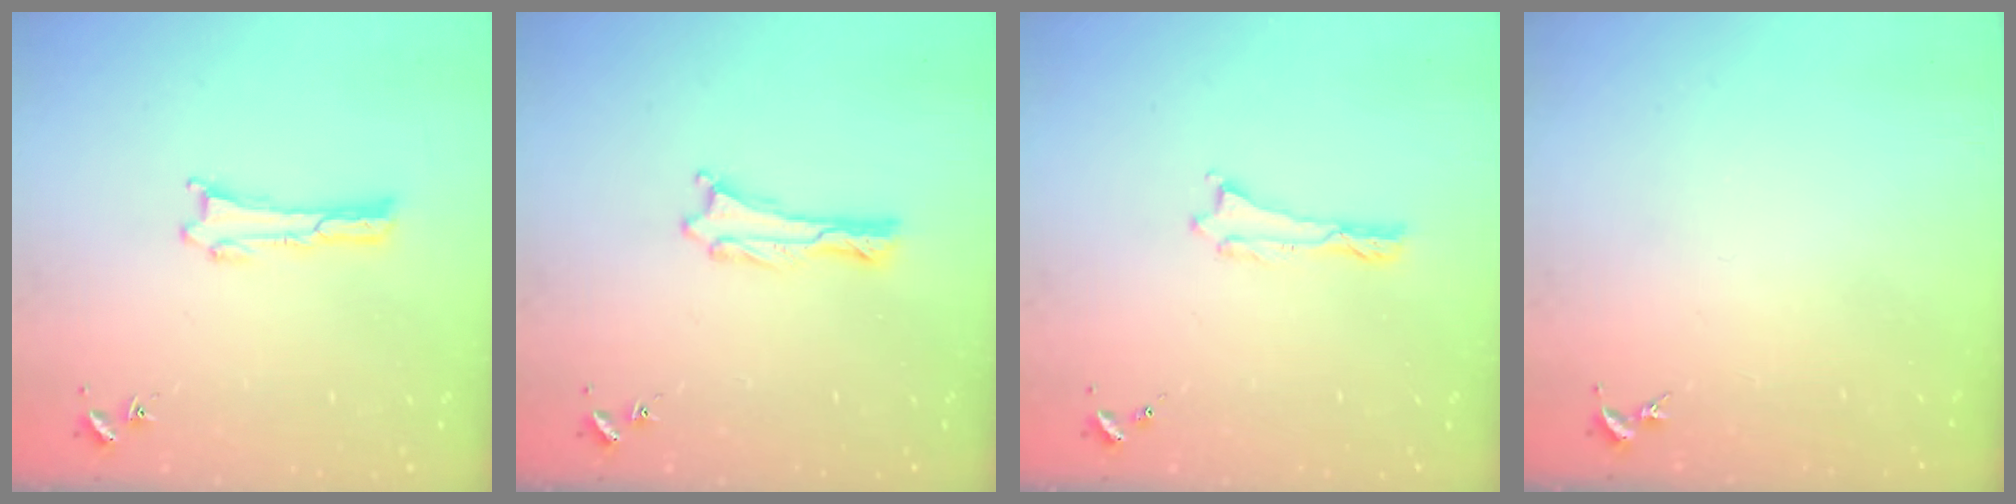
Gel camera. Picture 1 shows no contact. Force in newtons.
{"total": 0.0}
{"total": 0.0}
{"total": 0.0}